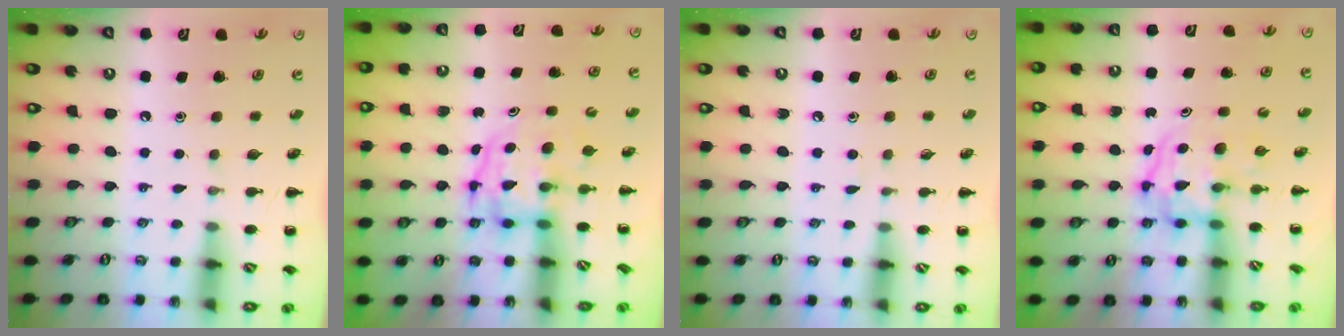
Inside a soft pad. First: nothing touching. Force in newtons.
{"total": 4.0, "press": 3.9, "slide": 0.7}
{"total": 3.2, "press": 3.0, "slide": 1.1}
{"total": 3.8, "press": 3.7, "slide": 0.6}